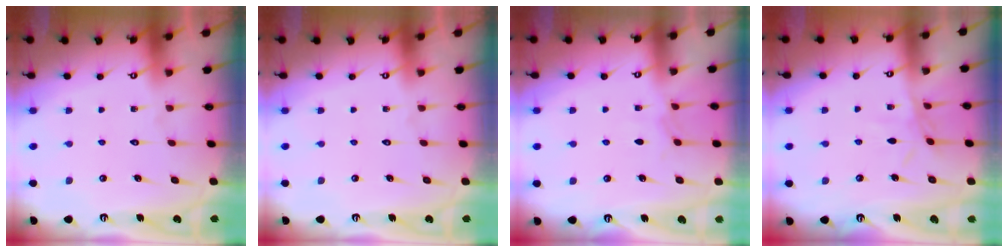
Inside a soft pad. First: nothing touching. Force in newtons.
{"total": 0.0}
{"total": 3.2, "press": 3.1, "slide": 0.6}
{"total": 4.8, "press": 4.7, "slide": 0.6}